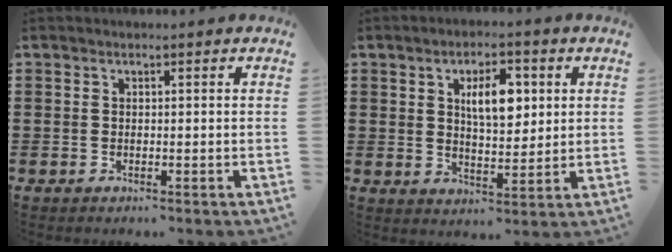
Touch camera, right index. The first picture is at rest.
{"total": 6.7, "force": [2.0, 3.0, 5.6], "torque": [-0.095, 0.002, 0.028]}